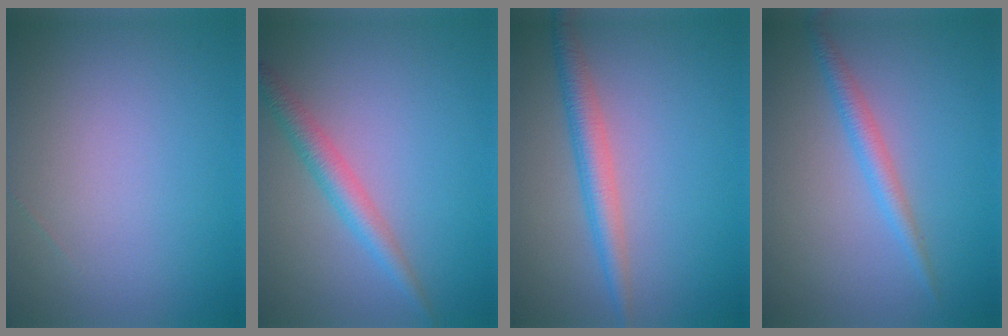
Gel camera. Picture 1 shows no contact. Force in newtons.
{"total": 2.7, "press": 2.7, "slide": 0.2}
{"total": 2.9, "press": 2.9, "slide": 0.1}
{"total": 2.0, "press": 2.0, "slide": 0.0}